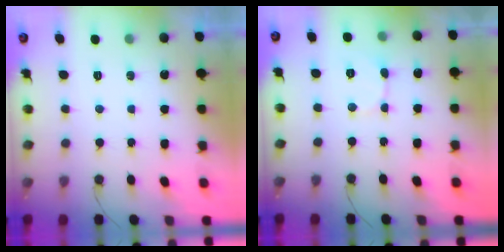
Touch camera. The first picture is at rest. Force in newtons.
{"total": 3.7, "press": 3.7, "slide": 0.3}